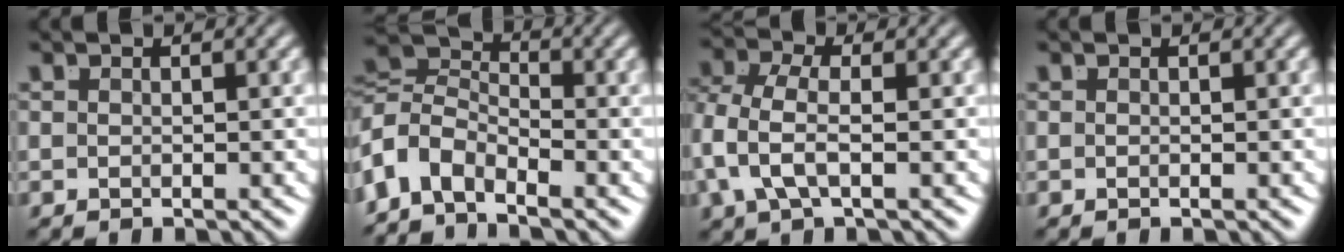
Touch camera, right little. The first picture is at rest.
{"total": 7.8, "force": [-1.1, 6.6, 4.0], "torque": [-0.096, -0.023, -0.025]}
{"total": 3.9, "force": [-0.5, 2.2, 3.1], "torque": [-0.091, -0.024, 0.001]}
{"total": 0.0}